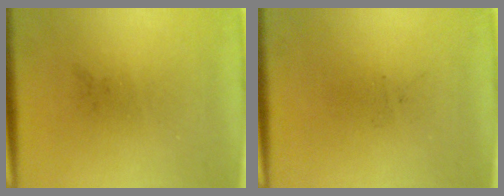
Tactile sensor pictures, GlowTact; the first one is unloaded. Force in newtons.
{"total": 0.0}